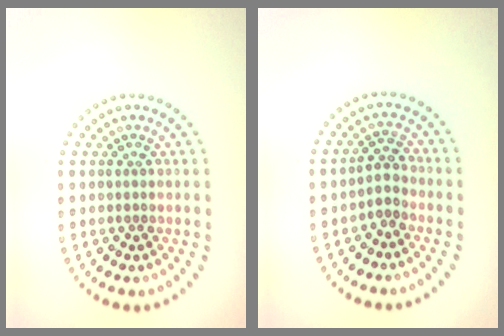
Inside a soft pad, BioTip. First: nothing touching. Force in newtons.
{"total": 1.8, "press": 1.3, "slide": 1.2}